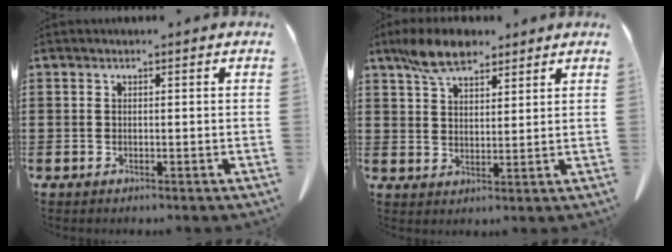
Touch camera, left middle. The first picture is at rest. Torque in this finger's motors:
{"motor_torque": [1.03, 0.80, 0.48, 0.11]}